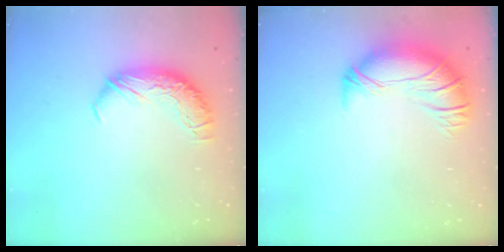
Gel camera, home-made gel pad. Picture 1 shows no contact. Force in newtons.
{"total": 2.6, "press": 0.1, "slide": 2.6}